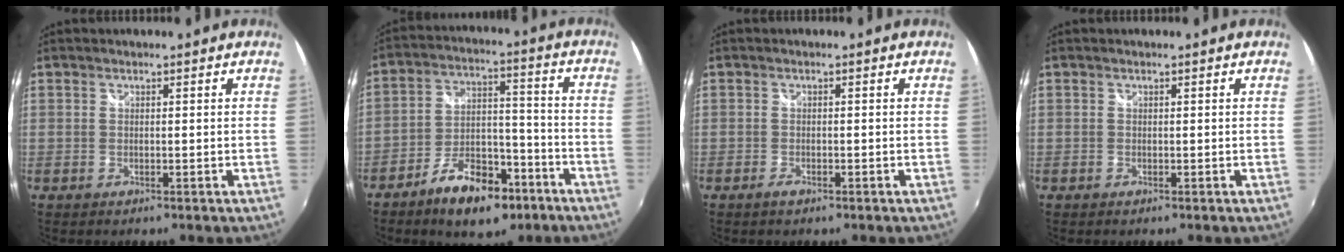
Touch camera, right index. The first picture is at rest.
{"total": 13.5, "force": [-8.6, 6.4, 8.1], "torque": [-0.148, 0.022, -0.133]}
{"total": 1.3, "force": [-1.0, 0.5, 0.7], "torque": [-0.014, -0.004, -0.020]}
{"total": 0.0}